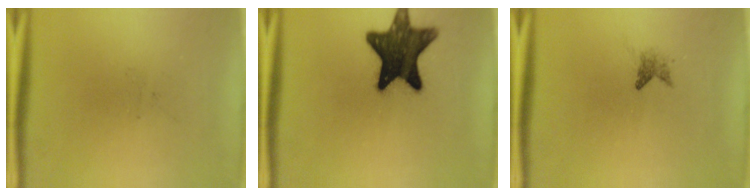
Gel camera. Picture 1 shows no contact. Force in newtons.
{"total": 14.0}
{"total": 1.2}